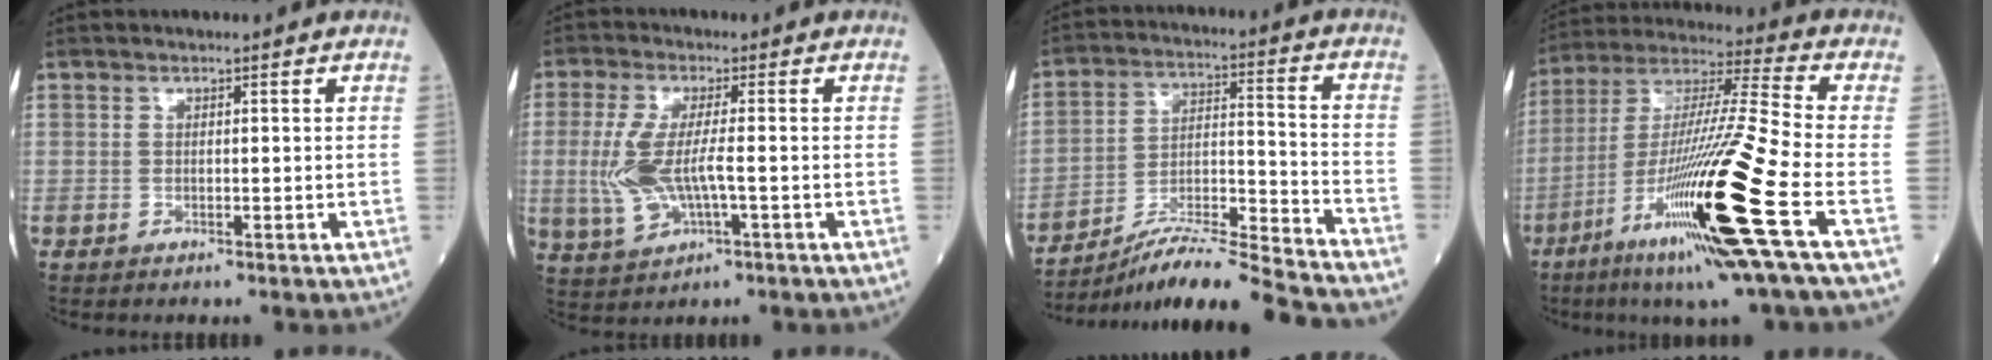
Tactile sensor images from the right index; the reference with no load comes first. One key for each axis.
{"total": 7.9, "fx": -0.9, "fy": 2.2, "fz": 7.5, "tx": -0.177, "ty": -0.006, "tz": -0.014}
{"total": 17.7, "fx": -16.4, "fy": -1.6, "fz": 6.3, "tx": -0.120, "ty": -0.003, "tz": -0.276}
{"total": 22.9, "fx": -8.9, "fy": -0.8, "fz": 21.1, "tx": -0.404, "ty": -0.045, "tz": -0.168}